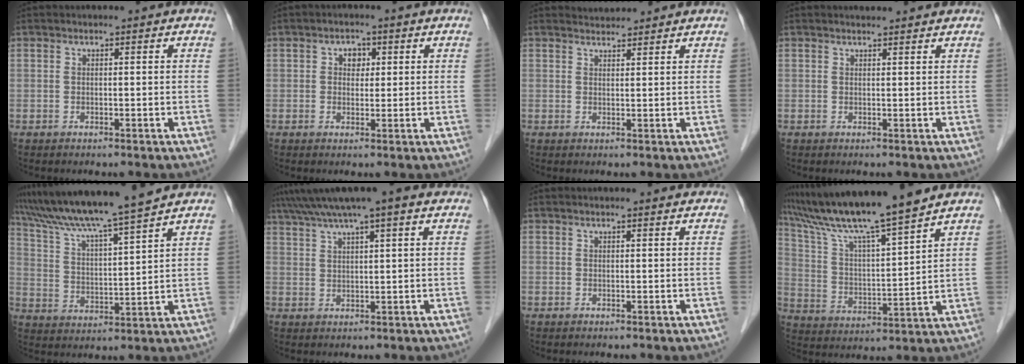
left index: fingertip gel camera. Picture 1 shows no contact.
{"total": 2.4, "force": [0.7, 1.8, 1.4], "torque": [-0.021, 0.007, 0.008]}
{"total": 2.3, "force": [2.3, 0.1, -0.2], "torque": [-0.006, 0.015, 0.041]}
{"total": 3.2, "force": [3.1, 0.3, 0.7], "torque": [-0.016, 0.012, 0.036]}
{"total": 14.2, "force": [12.5, -1.6, 6.5], "torque": [-0.122, 0.009, 0.213]}
{"total": 9.6, "force": [7.3, 0.3, 6.3], "torque": [-0.109, 0.040, 0.108]}
{"total": 1.5, "force": [1.4, 0.1, 0.6], "torque": [-0.013, 0.008, 0.016]}
{"total": 15.1, "force": [13.2, -1.3, 7.2], "torque": [-0.139, 0.007, 0.232]}